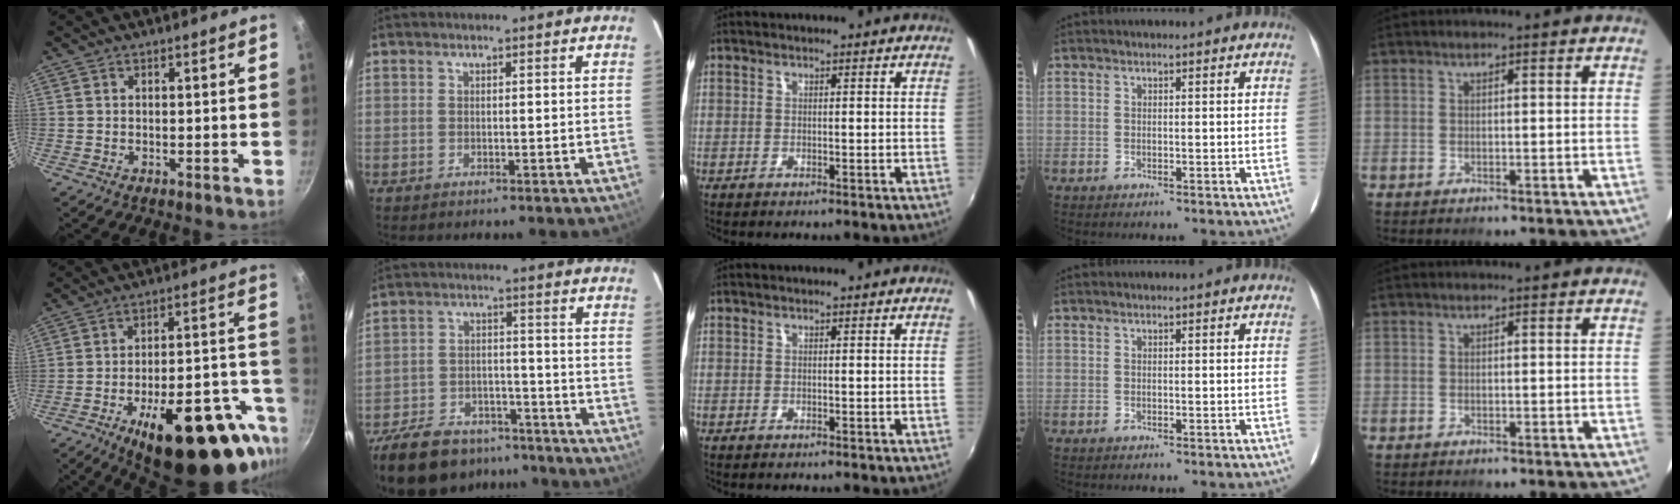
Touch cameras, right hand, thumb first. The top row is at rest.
{"thumb": {"total": 27.6, "force": [-14.4, 10.6, 21.1], "torque": [-0.246, 0.070, -0.196]}, "index": {"total": 20.2, "force": [-16.1, 9.0, 8.1], "torque": [-0.194, 0.009, -0.234]}}